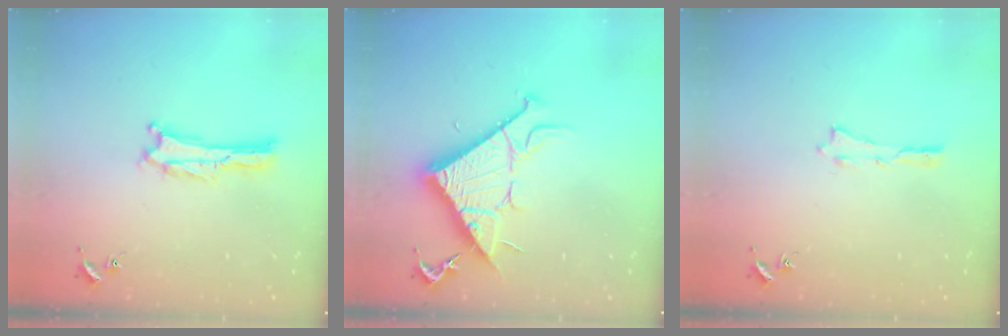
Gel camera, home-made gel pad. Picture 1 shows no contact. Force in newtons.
{"total": 11.9, "press": 11.9, "slide": 0.2}
{"total": 0.0}